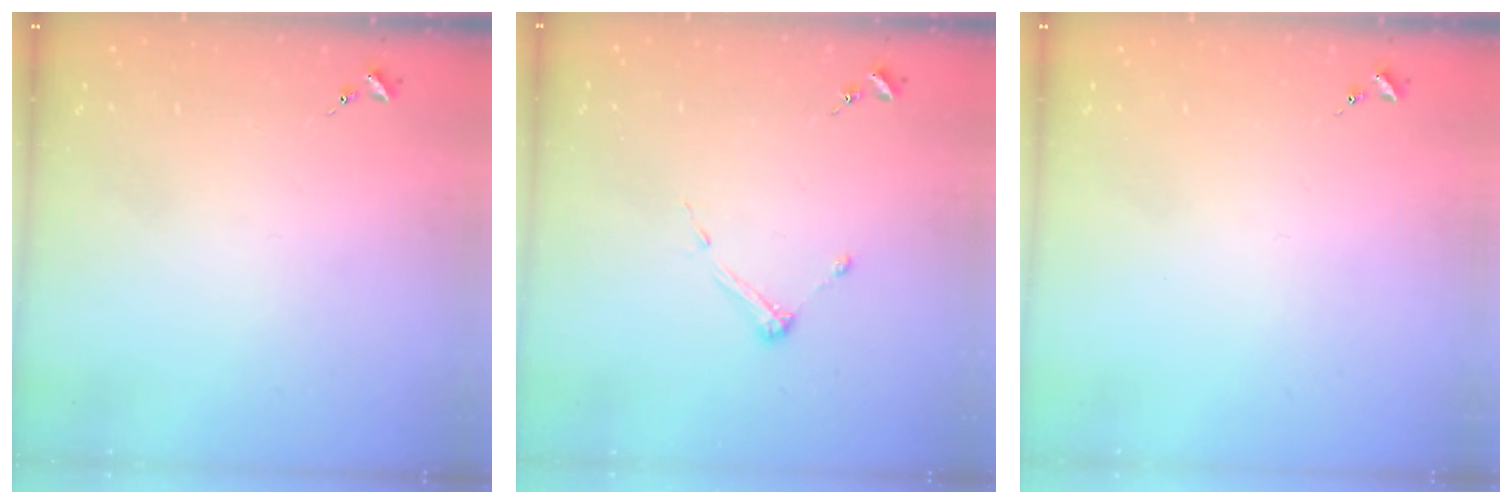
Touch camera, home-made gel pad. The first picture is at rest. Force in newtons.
{"total": 4.4, "press": 4.3, "slide": 0.5}
{"total": 0.0}